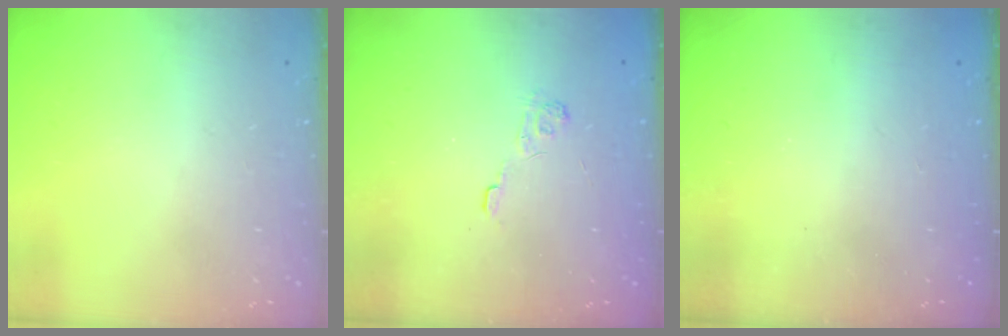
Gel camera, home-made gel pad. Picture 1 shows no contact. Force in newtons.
{"total": 2.9, "press": 2.4, "slide": 1.5}
{"total": 2.4, "press": 2.3, "slide": 0.8}